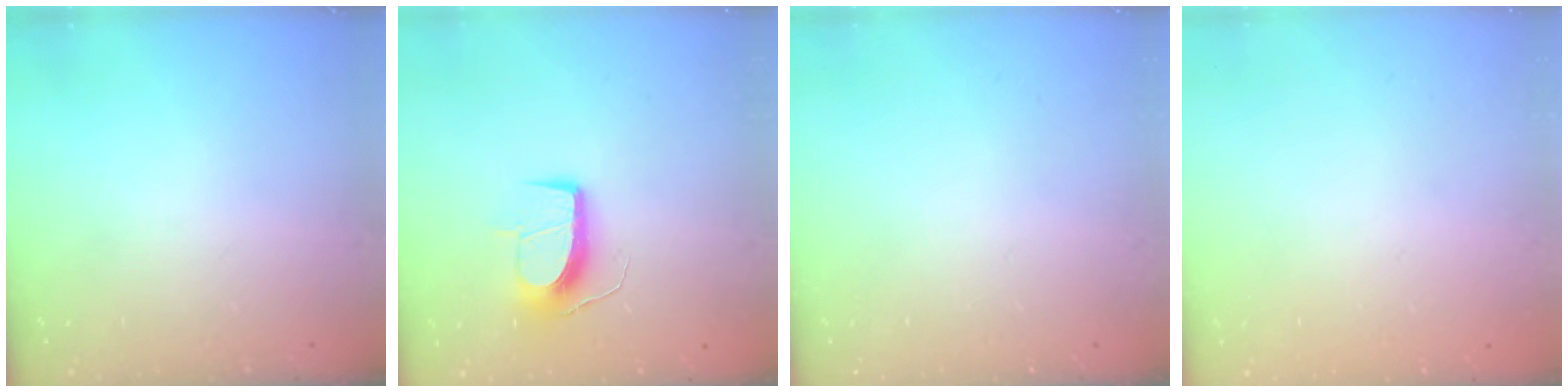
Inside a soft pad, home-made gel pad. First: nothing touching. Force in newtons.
{"total": 11.3, "press": 11.3, "slide": 0.7}
{"total": 0.0}
{"total": 0.0}